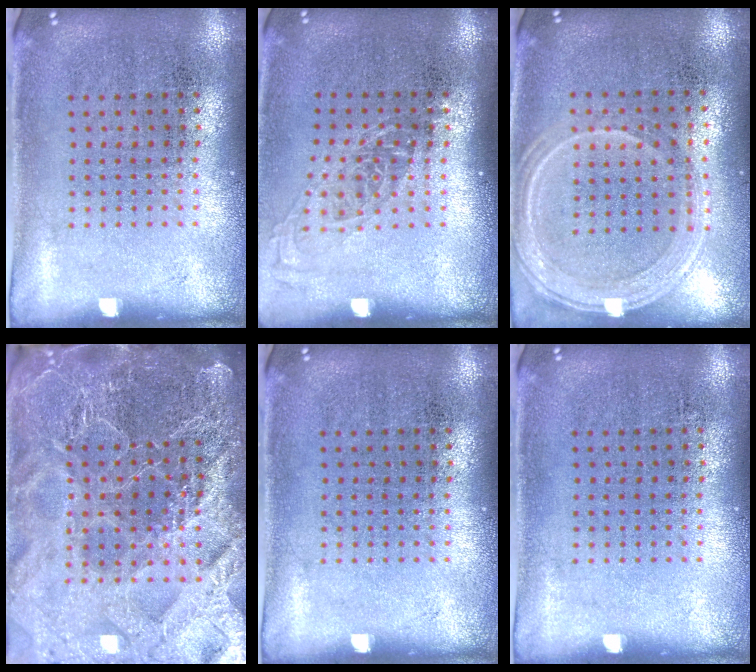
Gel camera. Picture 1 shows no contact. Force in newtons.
{"total": 1.3, "press": 1.1, "slide": 0.8}
{"total": 1.2, "press": 1.1, "slide": 0.3}
{"total": 6.3, "press": 5.4, "slide": 3.1}
{"total": 0.0}
{"total": 0.0}